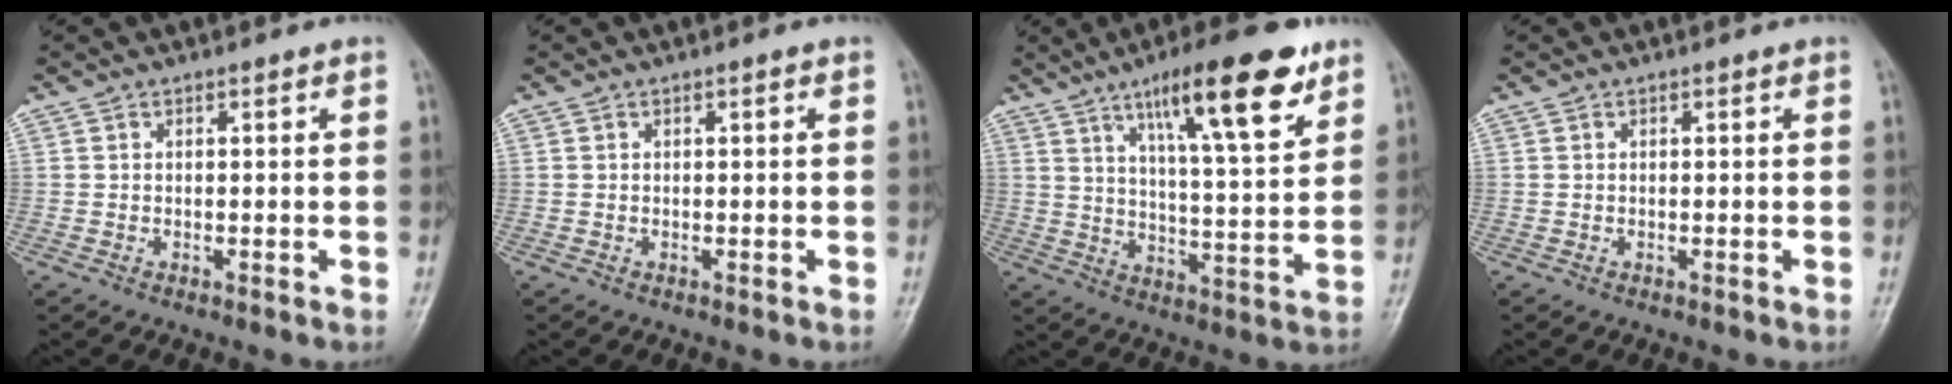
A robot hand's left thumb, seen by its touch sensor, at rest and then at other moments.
{"total": 0.0}
{"total": 17.5, "force": [10.1, 4.3, 13.7], "torque": [-0.190, -0.044, 0.160]}
{"total": 0.0}